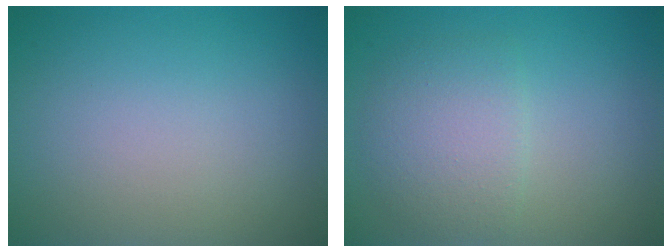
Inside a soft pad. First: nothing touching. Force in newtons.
{"total": 3.3, "press": 3.3, "slide": 0.2}